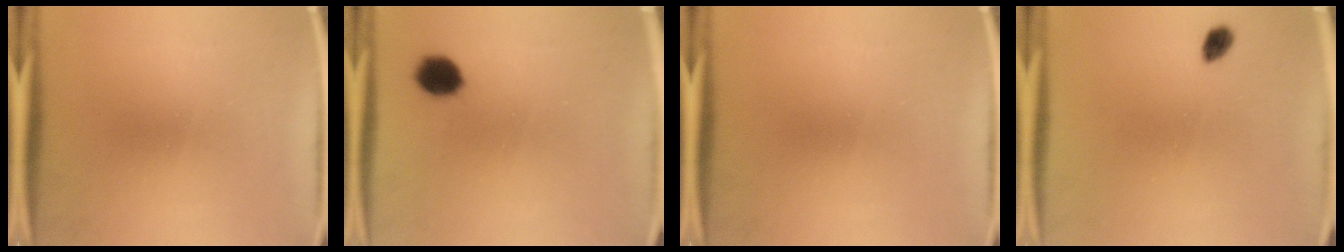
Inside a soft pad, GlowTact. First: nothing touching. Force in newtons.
{"total": 4.8}
{"total": 0.0}
{"total": 2.2}